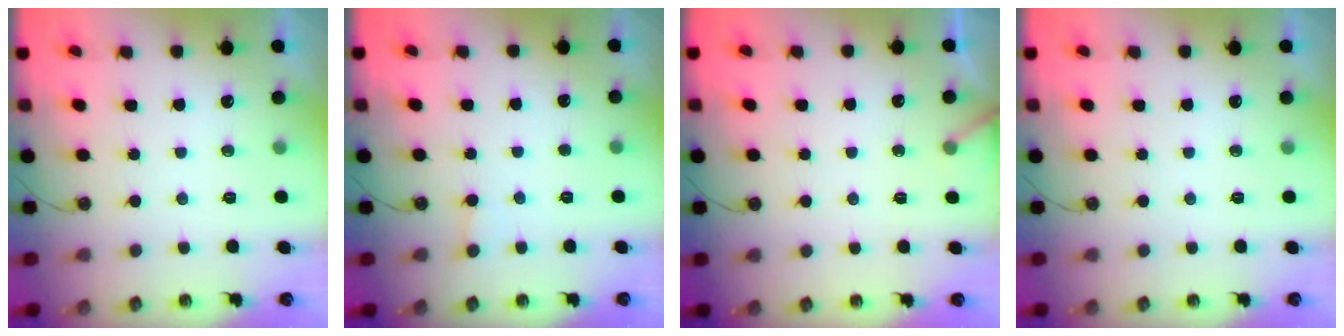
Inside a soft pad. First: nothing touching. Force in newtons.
{"total": 2.0, "press": 2.0, "slide": 0.1}
{"total": 2.3, "press": 2.3, "slide": 0.1}
{"total": 0.0}